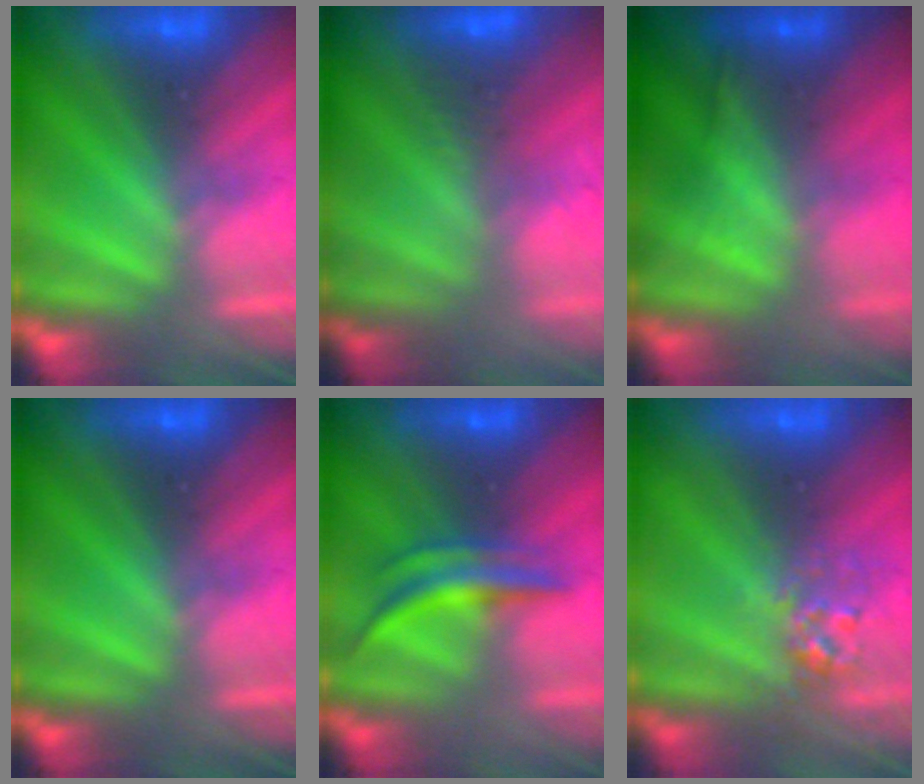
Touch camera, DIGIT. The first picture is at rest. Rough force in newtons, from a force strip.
{"total": 2.7}
{"total": 1.3}
{"total": 0.0}
{"total": 3.8}
{"total": 2.8}